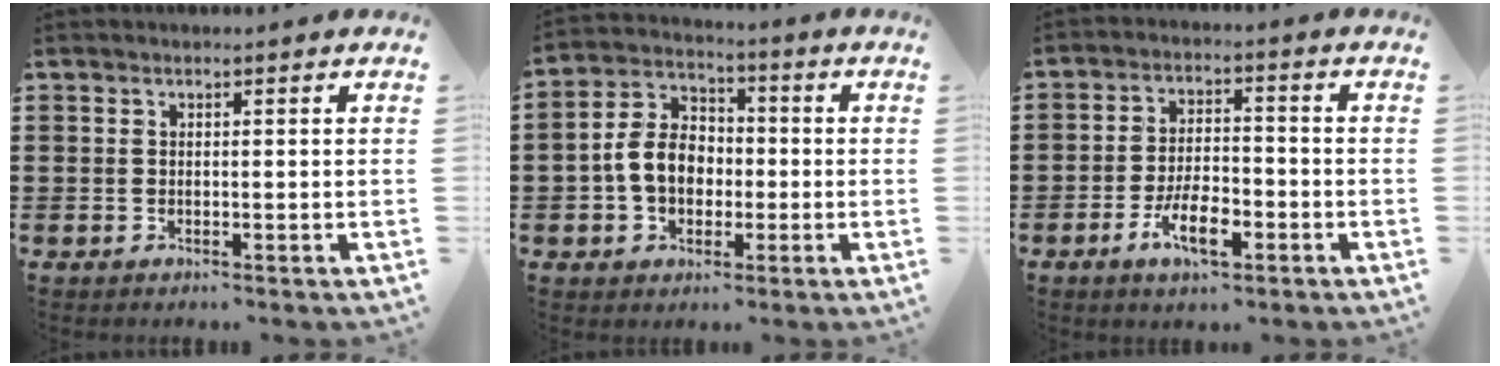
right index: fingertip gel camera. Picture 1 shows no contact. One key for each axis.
{"total": 7.7, "fx": -1.2, "fy": 5.8, "fz": 5.0, "tx": -0.120, "ty": 0.011, "tz": -0.026}
{"total": 7.0, "fx": -3.4, "fy": 2.8, "fz": 5.5, "tx": -0.108, "ty": 0.001, "tz": -0.062}